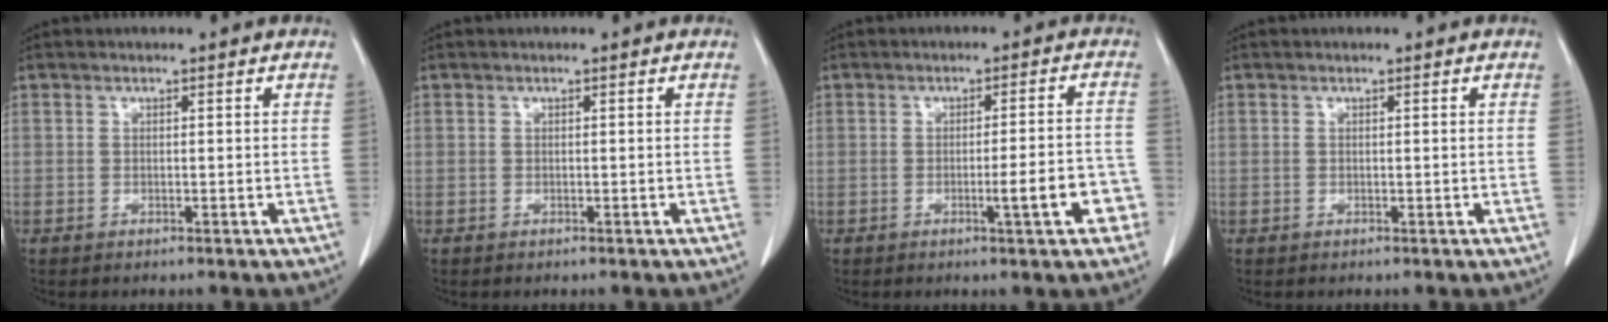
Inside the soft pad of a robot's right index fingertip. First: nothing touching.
{"total": 0.0}
{"total": 6.0, "force": [-2.5, 0.8, 5.4], "torque": [-0.070, 0.011, -0.029]}
{"total": 0.0}